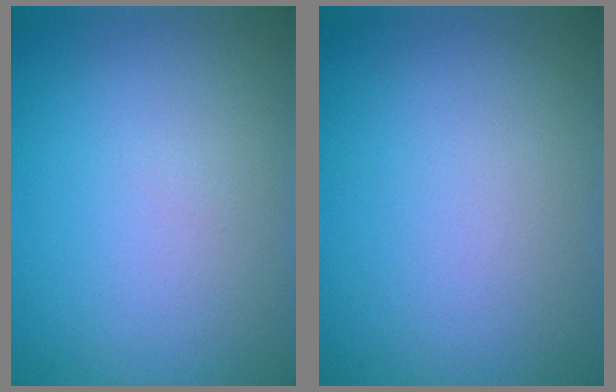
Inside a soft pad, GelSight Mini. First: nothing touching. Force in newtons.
{"total": 0.0}